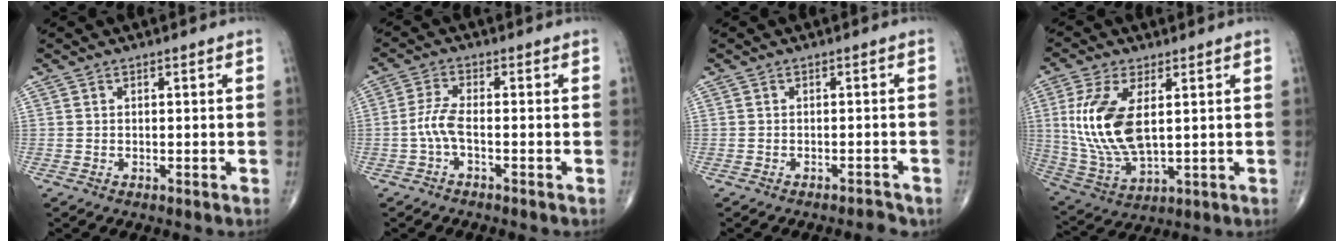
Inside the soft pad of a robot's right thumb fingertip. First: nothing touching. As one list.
[{"total": 3.9, "force": [-1.3, 1.1, 3.5], "torque": [-0.083, 0.010, -0.030]}, {"total": 2.0, "force": [-1.9, 0.5, 0.4], "torque": [-0.007, 0.014, -0.021]}, {"total": 14.8, "force": [2.5, 7.2, 12.7], "torque": [-0.270, -0.014, 0.062]}]